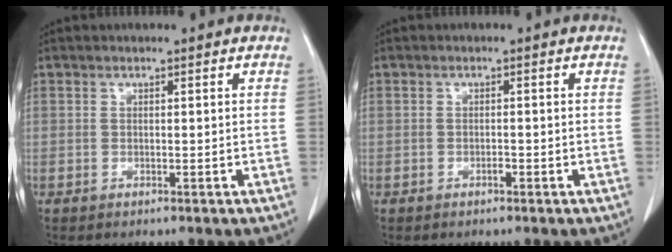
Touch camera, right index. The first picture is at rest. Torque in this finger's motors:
{"motor_torque": [0.08, -0.01, 0.05, 0.01]}